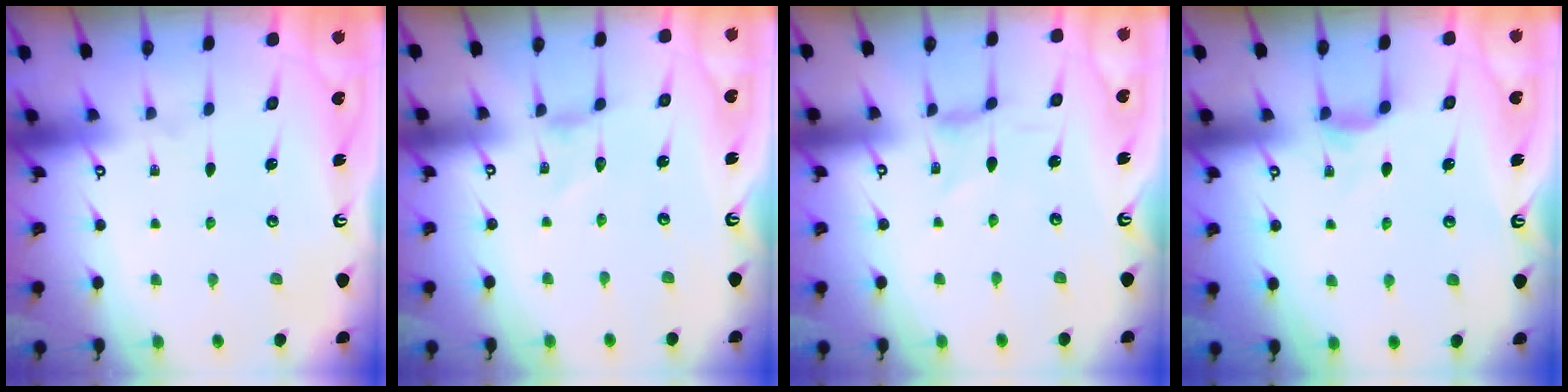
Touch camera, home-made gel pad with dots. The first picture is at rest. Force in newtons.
{"total": 0.0}
{"total": 0.0}
{"total": 4.1, "press": 4.1, "slide": 0.6}